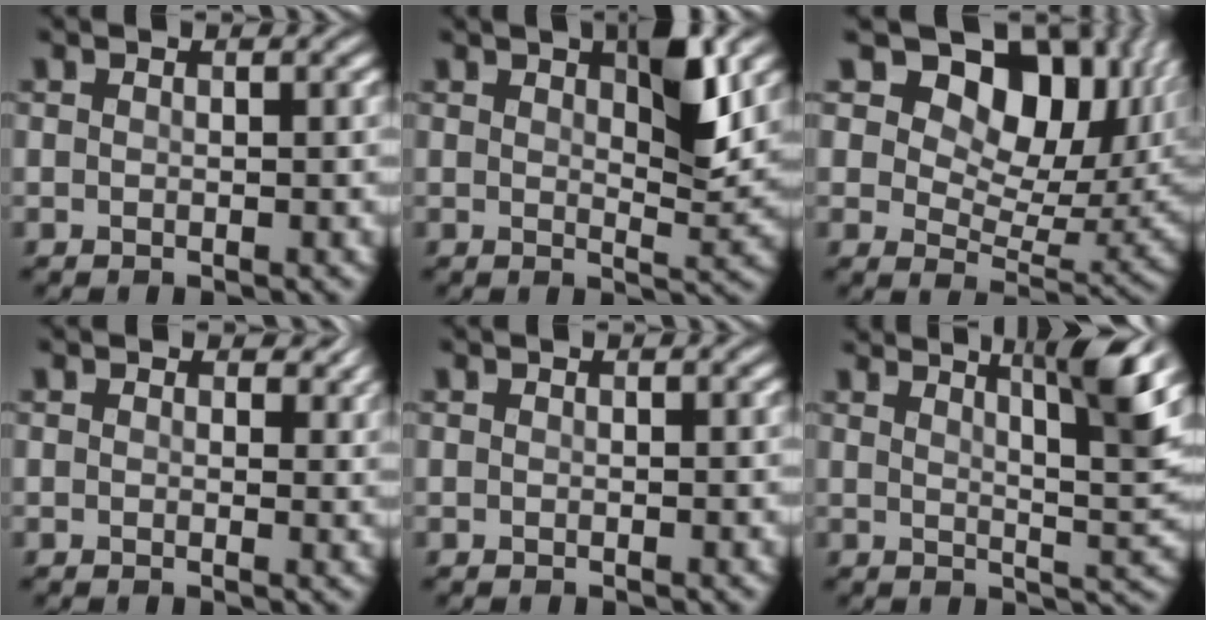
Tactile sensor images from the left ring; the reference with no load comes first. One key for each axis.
{"total": 4.2, "fx": 2.3, "fy": 0.9, "fz": 3.5, "tx": -0.049, "ty": -0.001, "tz": 0.032}
{"total": 12.1, "fx": 6.4, "fy": 7.0, "fz": 7.4, "tx": -0.108, "ty": 0.002, "tz": 0.097}
{"total": 0.8, "fx": 0.7, "fy": 0.3, "fz": -0.2, "tx": 0.007, "ty": -0.003, "tz": 0.004}
{"total": 0.0}
{"total": 5.9, "fx": 3.9, "fy": 0.3, "fz": 4.4, "tx": -0.054, "ty": 0.005, "tz": 0.060}